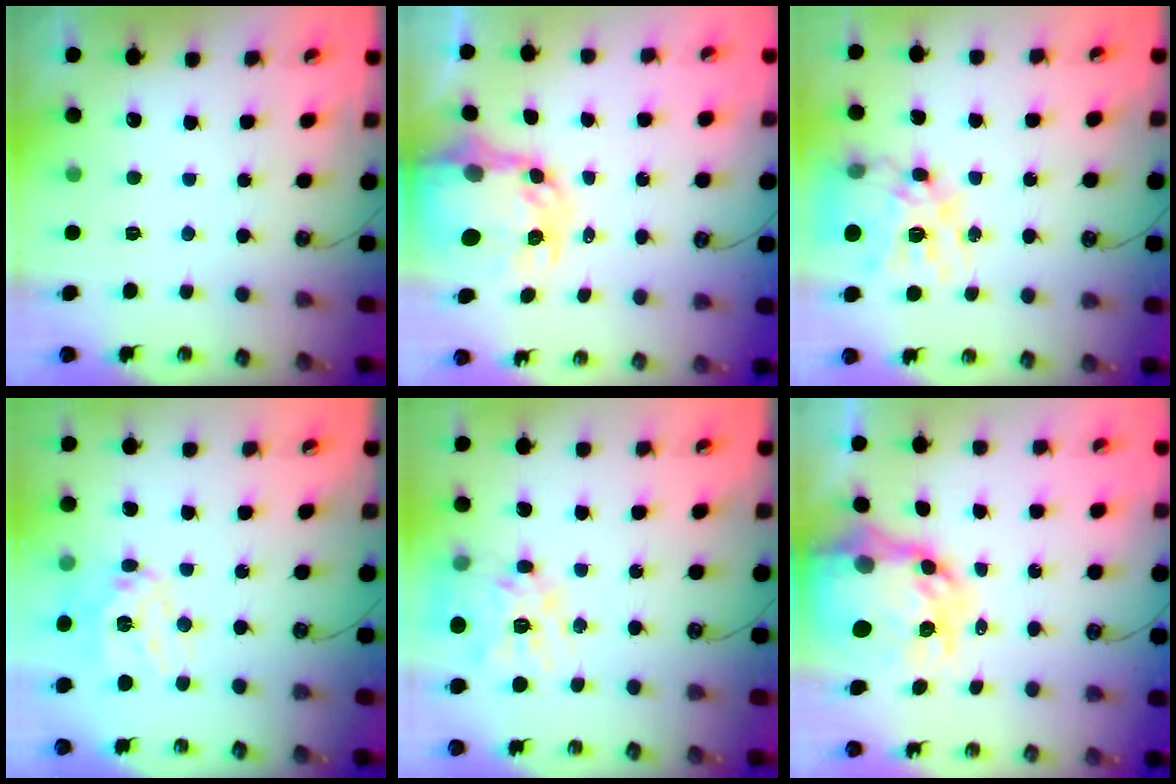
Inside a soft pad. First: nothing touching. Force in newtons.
{"total": 9.1, "press": 9.0, "slide": 0.8}
{"total": 20.0, "press": 19.9, "slide": 1.8}
{"total": 13.7, "press": 13.5, "slide": 2.4}
{"total": 16.0, "press": 16.0, "slide": 1.4}
{"total": 14.4, "press": 14.3, "slide": 1.2}